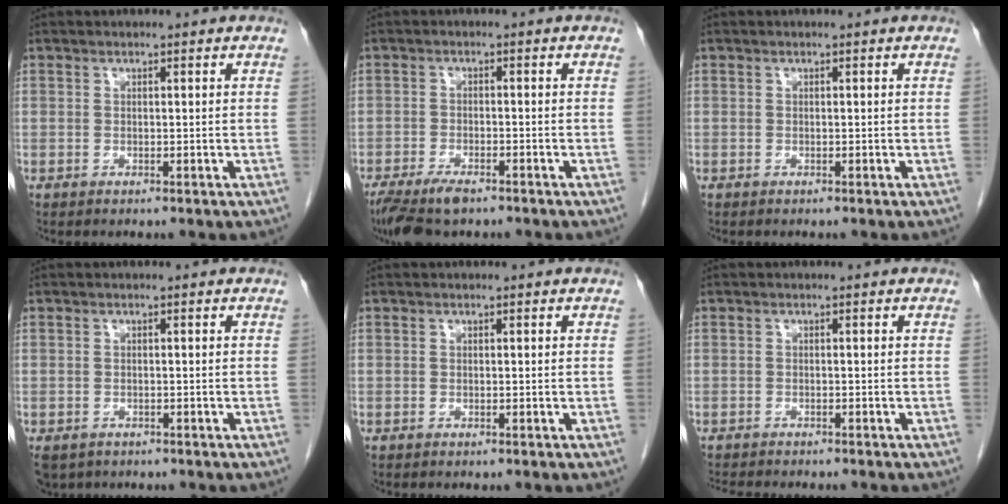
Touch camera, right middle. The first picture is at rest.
{"total": 7.2, "force": [-5.4, 2.3, 4.1], "torque": [-0.074, -0.013, -0.093]}
{"total": 0.0}
{"total": 4.7, "force": [-3.3, 2.9, 1.4], "torque": [-0.024, -0.003, -0.049]}
{"total": 0.0}
{"total": 6.3, "force": [-5.7, 1.1, 2.5], "torque": [-0.035, -0.008, -0.082]}